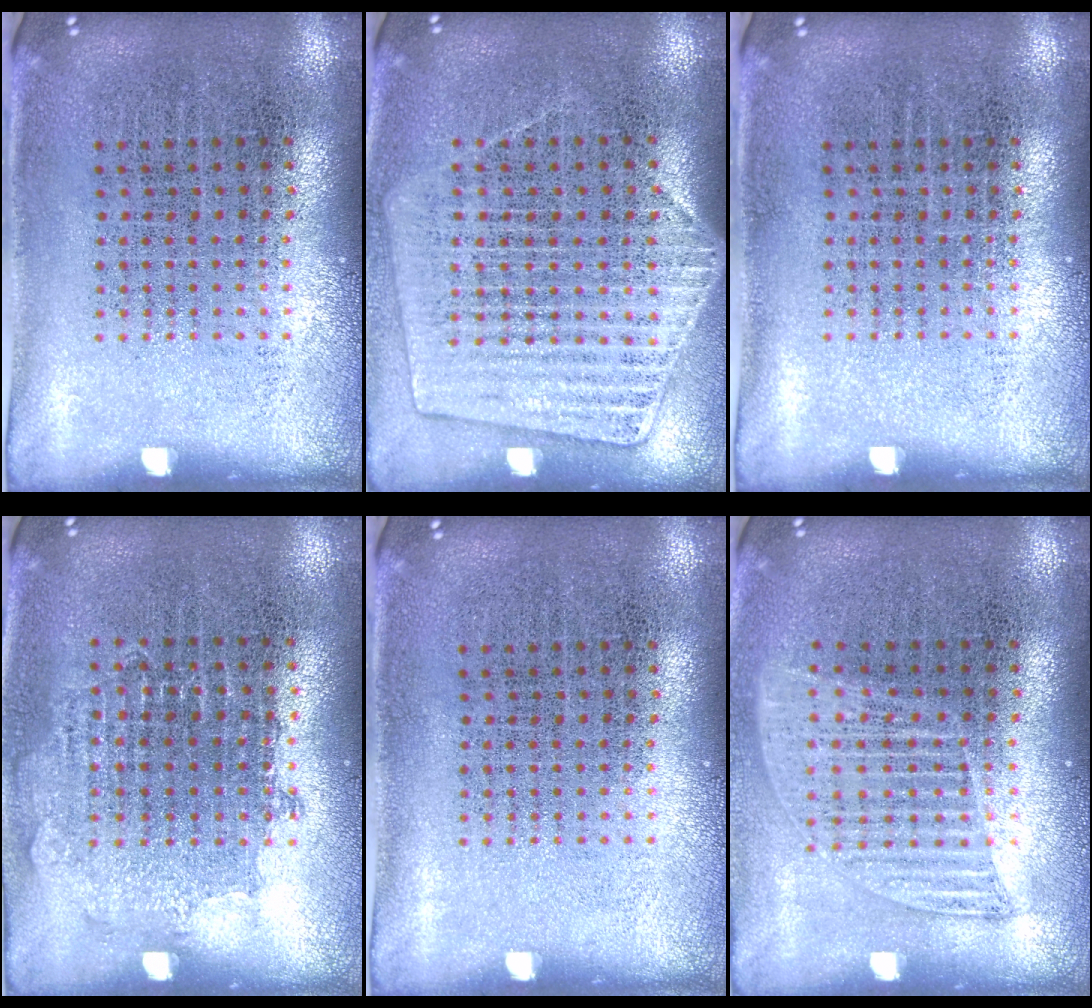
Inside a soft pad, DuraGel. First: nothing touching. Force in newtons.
{"total": 1.3, "press": 1.2, "slide": 0.5}
{"total": 0.0}
{"total": 0.8, "press": 0.8, "slide": 0.3}
{"total": 0.0}
{"total": 1.2, "press": 1.1, "slide": 0.5}